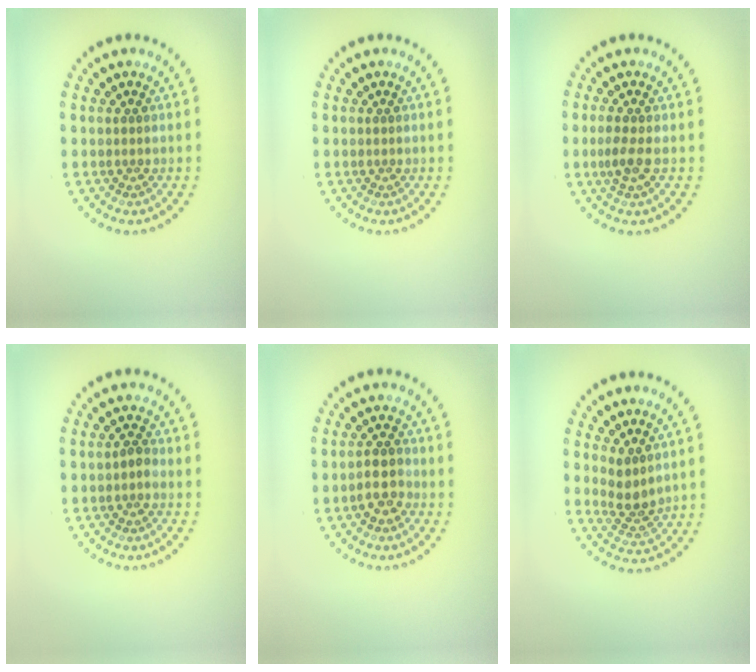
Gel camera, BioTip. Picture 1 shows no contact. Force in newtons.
{"total": 0.0}
{"total": 1.7, "press": 1.5, "slide": 0.8}
{"total": 1.0, "press": 0.9, "slide": 0.5}
{"total": 2.1, "press": 2.0, "slide": 0.7}
{"total": 2.5, "press": 1.9, "slide": 1.6}